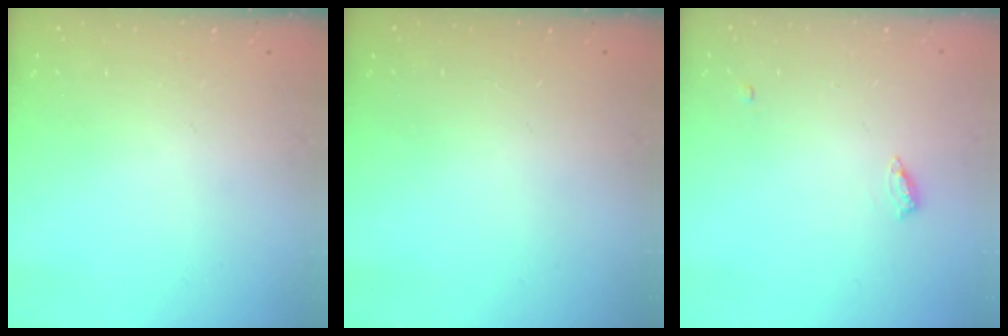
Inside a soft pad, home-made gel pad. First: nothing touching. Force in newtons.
{"total": 0.0}
{"total": 4.5, "press": 4.5, "slide": 0.4}